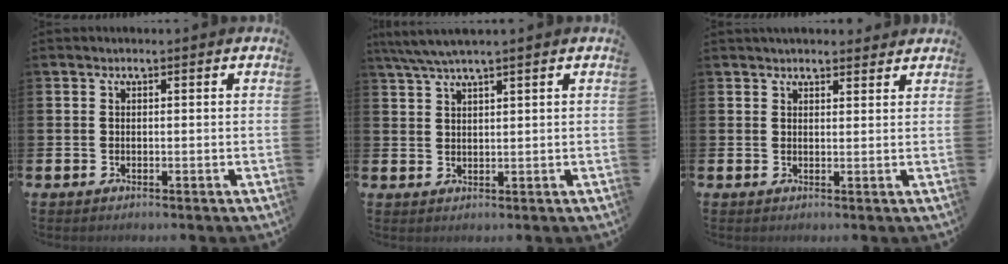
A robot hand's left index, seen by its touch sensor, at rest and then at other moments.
{"total": 3.5, "force": [2.9, -0.1, 1.9], "torque": [-0.046, -0.001, 0.054]}
{"total": 2.4, "force": [2.4, 0.5, 0.2], "torque": [0.004, -0.011, 0.041]}